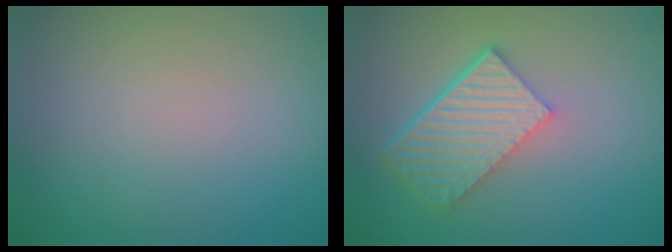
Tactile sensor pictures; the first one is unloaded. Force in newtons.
{"total": 6.2, "press": 4.4, "slide": 4.3}